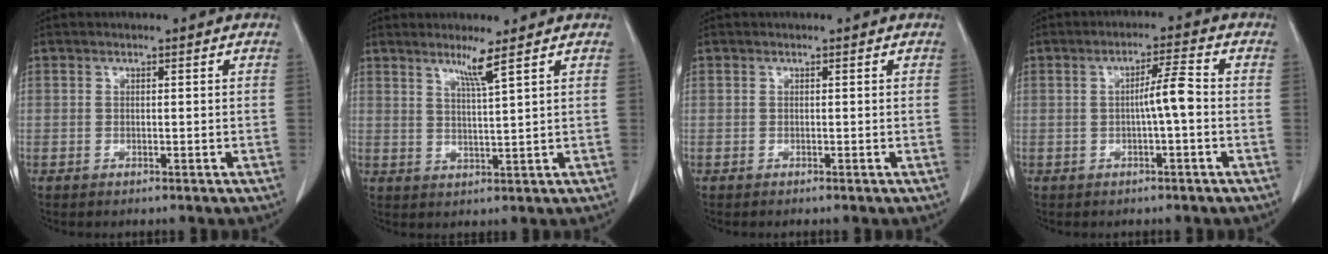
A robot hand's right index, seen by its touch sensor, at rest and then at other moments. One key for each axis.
{"total": 3.6, "fx": 2.3, "fy": -1.1, "fz": 2.4, "tx": -0.046, "ty": -0.012, "tz": 0.047}
{"total": 0.0}
{"total": 4.3, "fx": -0.5, "fy": 0.0, "fz": 4.3, "tx": -0.069, "ty": 0.008, "tz": -0.009}